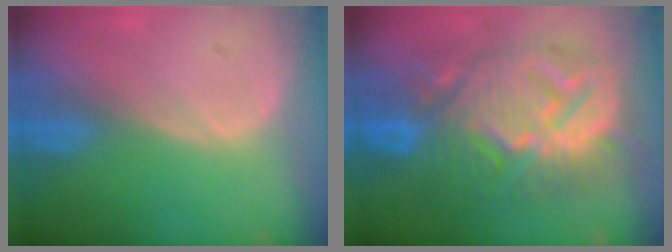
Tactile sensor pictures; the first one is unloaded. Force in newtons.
{"total": 13.9, "press": 13.8, "slide": 1.3}